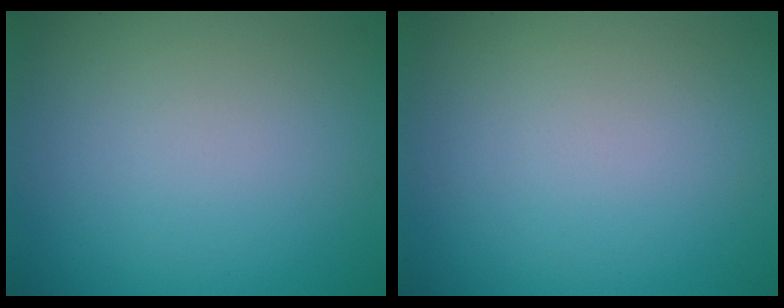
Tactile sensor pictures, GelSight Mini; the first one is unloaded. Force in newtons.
{"total": 0.0}